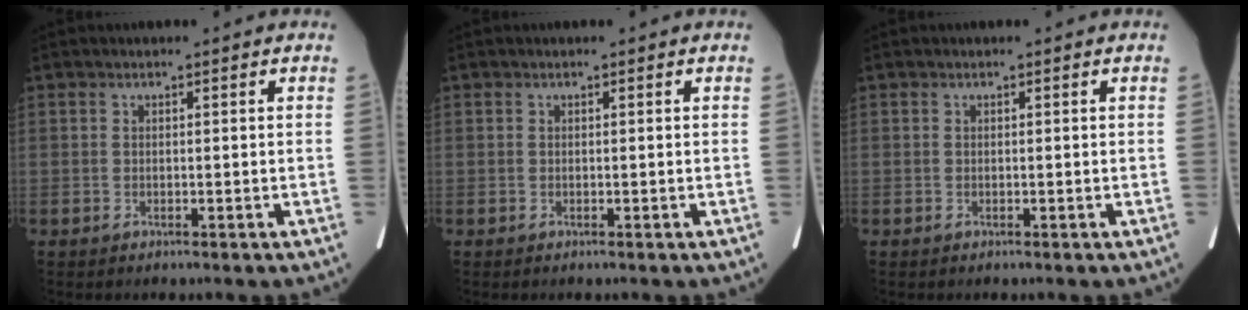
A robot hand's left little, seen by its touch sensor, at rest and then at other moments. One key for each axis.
{"total": 0.0}
{"total": 0.0}